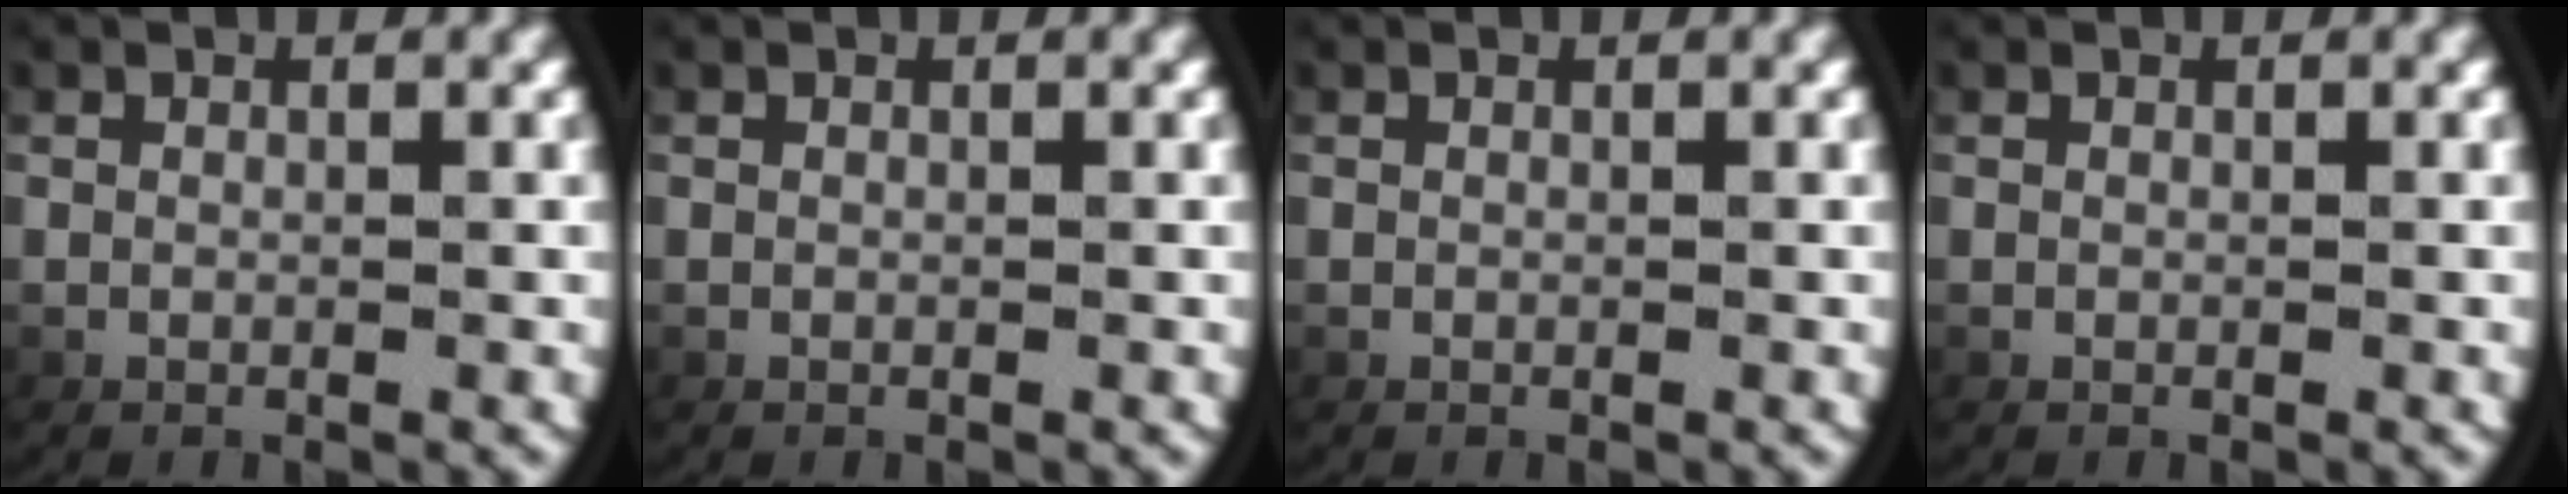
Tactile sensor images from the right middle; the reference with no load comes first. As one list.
[{"total": 0.0}, {"total": 0.0}, {"total": 0.0}]